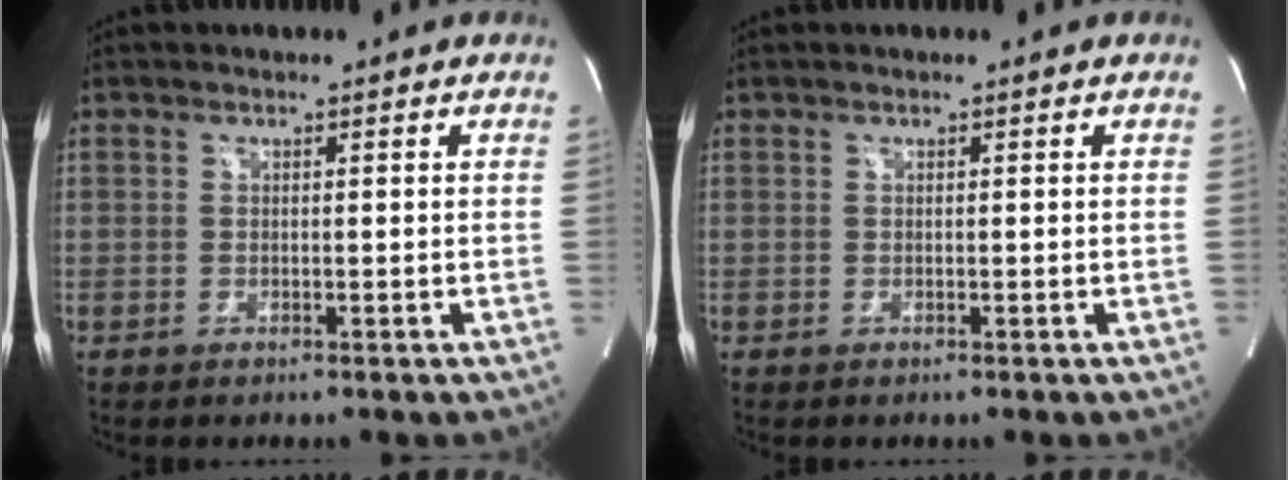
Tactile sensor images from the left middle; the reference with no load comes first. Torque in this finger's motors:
{"motor_torque": [0.00, 0.00, 0.00, 0.00]}